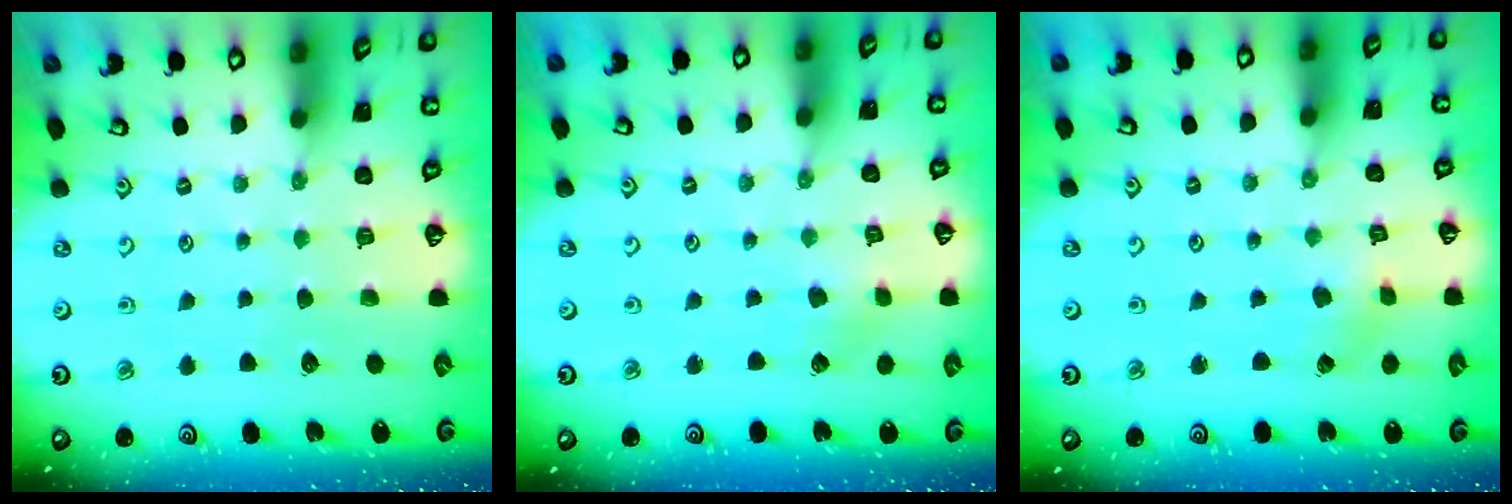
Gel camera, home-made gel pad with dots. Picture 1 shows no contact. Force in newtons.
{"total": 2.7, "press": 2.7, "slide": 0.4}
{"total": 0.9, "press": 0.9, "slide": 0.2}